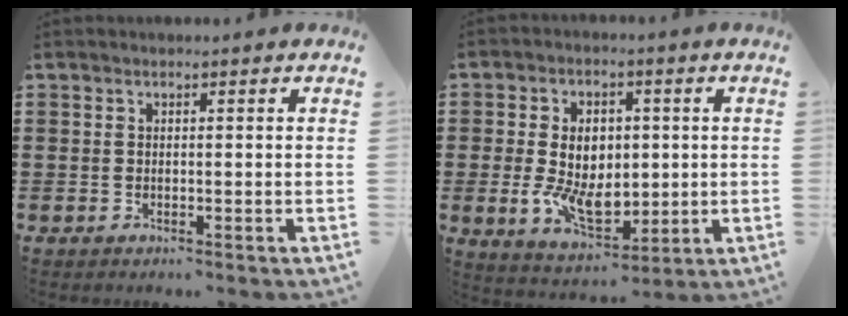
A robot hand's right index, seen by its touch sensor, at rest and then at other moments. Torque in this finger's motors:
{"motor_torque": [2.04, 0.10, 1.05, 0.21]}